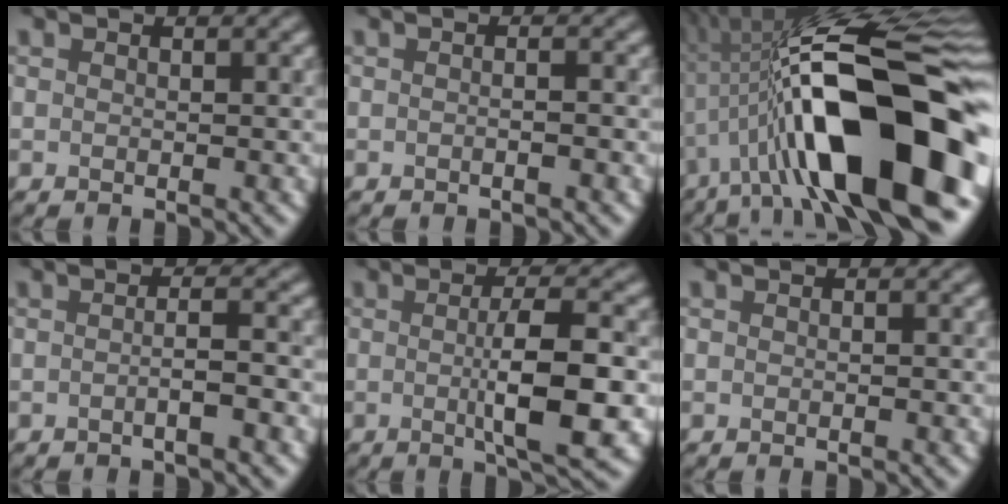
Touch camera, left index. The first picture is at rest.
{"total": 2.0, "force": [0.0, 0.9, 1.7], "torque": [0.005, 0.000, -0.019]}
{"total": 19.4, "force": [-2.6, 7.2, 17.8], "torque": [-0.285, 0.029, -0.053]}
{"total": 2.5, "force": [-0.6, 0.7, 2.4], "torque": [-0.026, 0.006, -0.015]}
{"total": 6.5, "force": [-0.5, 1.3, 6.4], "torque": [-0.100, -0.002, -0.007]}
{"total": 0.0}